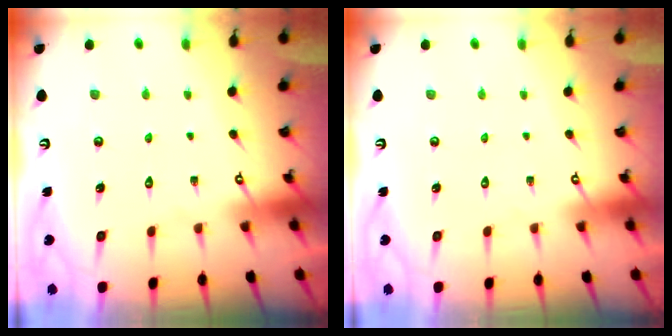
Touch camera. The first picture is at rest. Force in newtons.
{"total": 0.0}